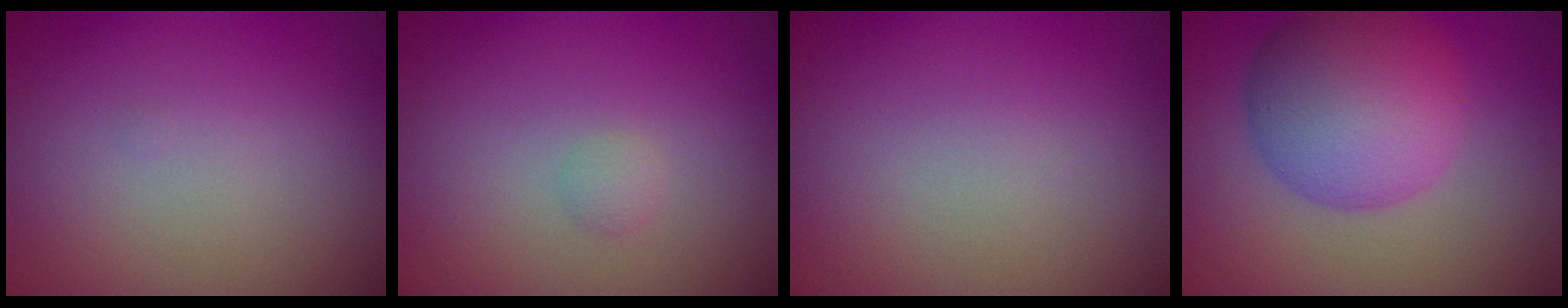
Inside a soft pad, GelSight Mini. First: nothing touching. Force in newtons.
{"total": 0.7, "press": 0.7, "slide": 0.0}
{"total": 0.0}
{"total": 8.5, "press": 8.5, "slide": 0.2}